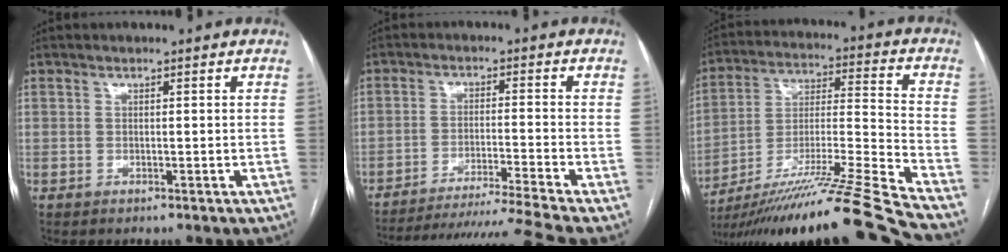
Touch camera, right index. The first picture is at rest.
{"total": 14.8, "force": [-13.1, -4.2, 5.5], "torque": [-0.075, -0.022, -0.206]}
{"total": 24.2, "force": [-20.1, -3.0, 13.0], "torque": [-0.189, -0.026, -0.341]}